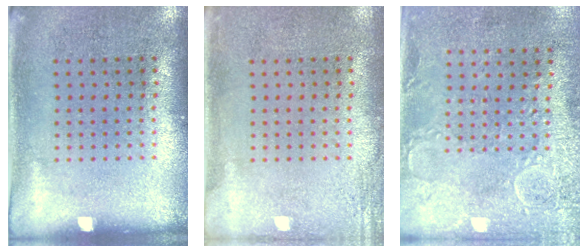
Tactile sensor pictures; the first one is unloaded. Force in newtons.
{"total": 1.8, "press": 1.8, "slide": 0.2}
{"total": 2.9, "press": 2.3, "slide": 1.8}